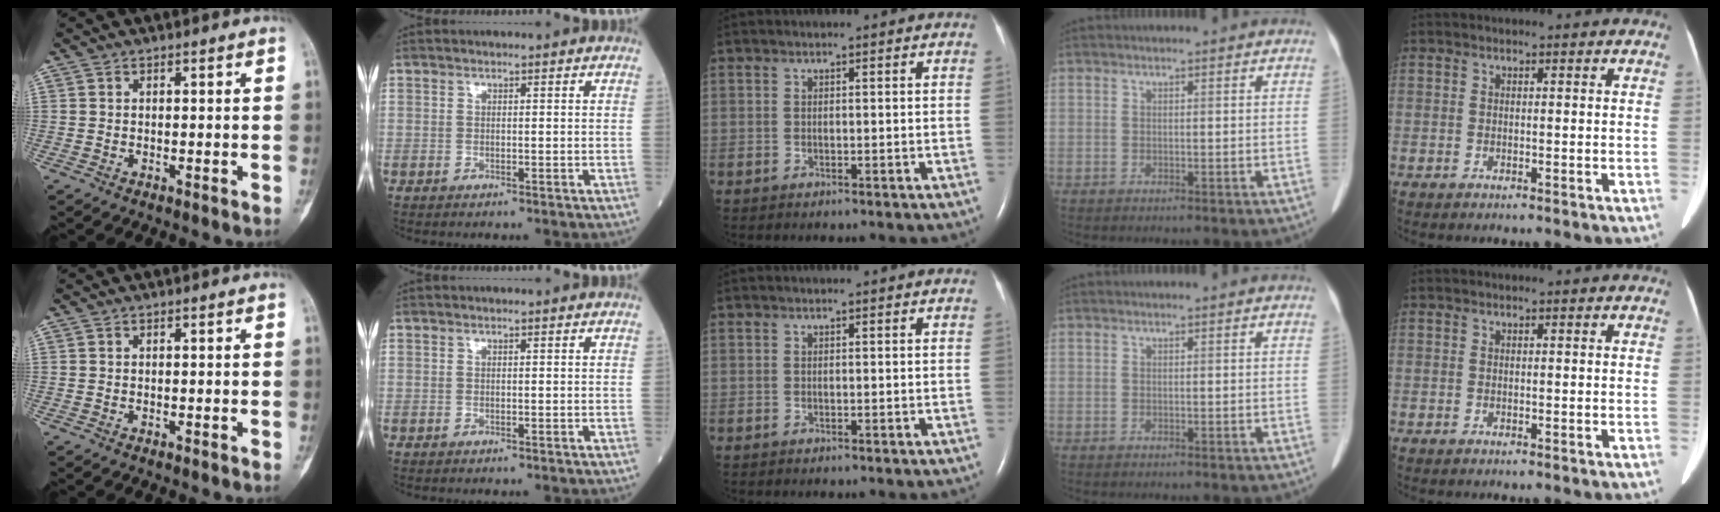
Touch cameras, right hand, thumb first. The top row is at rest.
{}